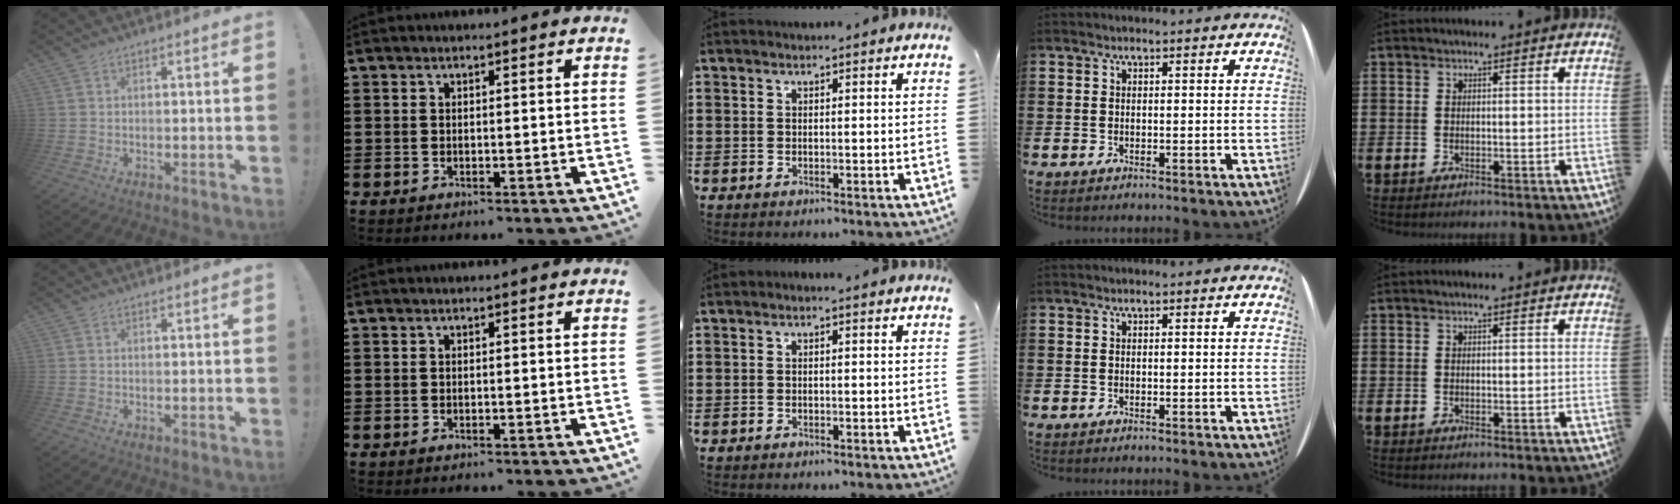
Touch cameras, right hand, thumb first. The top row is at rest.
{}